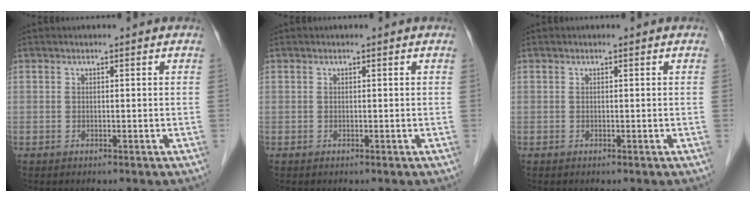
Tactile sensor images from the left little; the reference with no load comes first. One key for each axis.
{"total": 0.0}
{"total": 0.0}